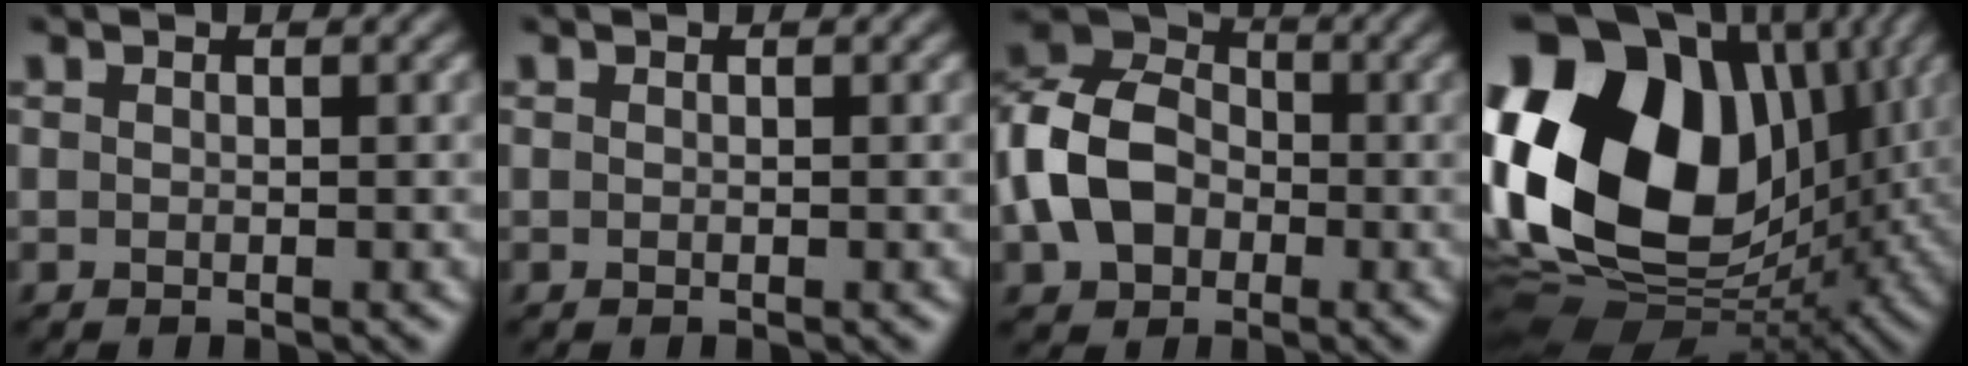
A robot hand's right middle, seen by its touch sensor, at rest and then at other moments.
{"total": 0.0}
{"total": 8.3, "force": [-1.5, 6.3, 5.2], "torque": [-0.116, 0.016, -0.046]}
{"total": 19.8, "force": [2.4, 14.5, 13.2], "torque": [-0.292, 0.011, 0.042]}